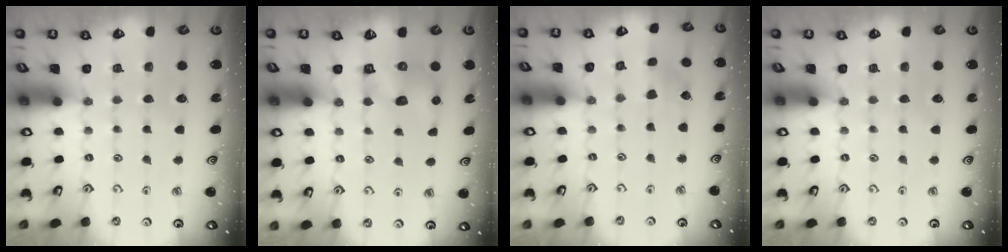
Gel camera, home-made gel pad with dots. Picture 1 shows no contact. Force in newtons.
{"total": 6.5, "press": 6.5, "slide": 0.6}
{"total": 2.8, "press": 2.8, "slide": 0.2}
{"total": 0.0}